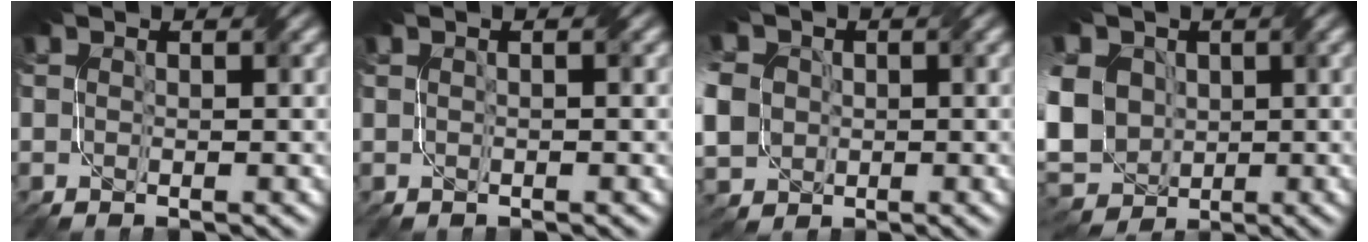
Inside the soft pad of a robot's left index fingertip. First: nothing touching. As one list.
[{"total": 0.9, "force": [0.4, 0.3, 0.7], "torque": [-0.001, 0.000, -0.004]}, {"total": 8.6, "force": [-0.1, 7.4, 4.2], "torque": [-0.120, -0.003, -0.027]}, {"total": 14.3, "force": [1.0, 11.7, 8.1], "torque": [-0.196, 0.012, -0.020]}]